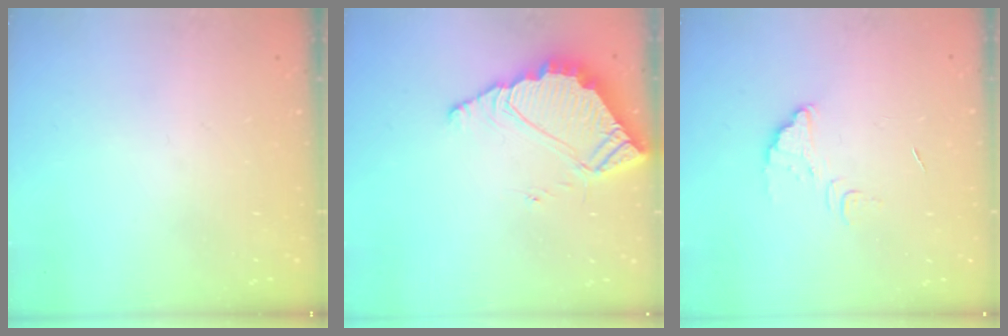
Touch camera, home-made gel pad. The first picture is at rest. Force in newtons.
{"total": 7.1, "press": 7.1, "slide": 0.3}
{"total": 6.4, "press": 6.4, "slide": 0.5}